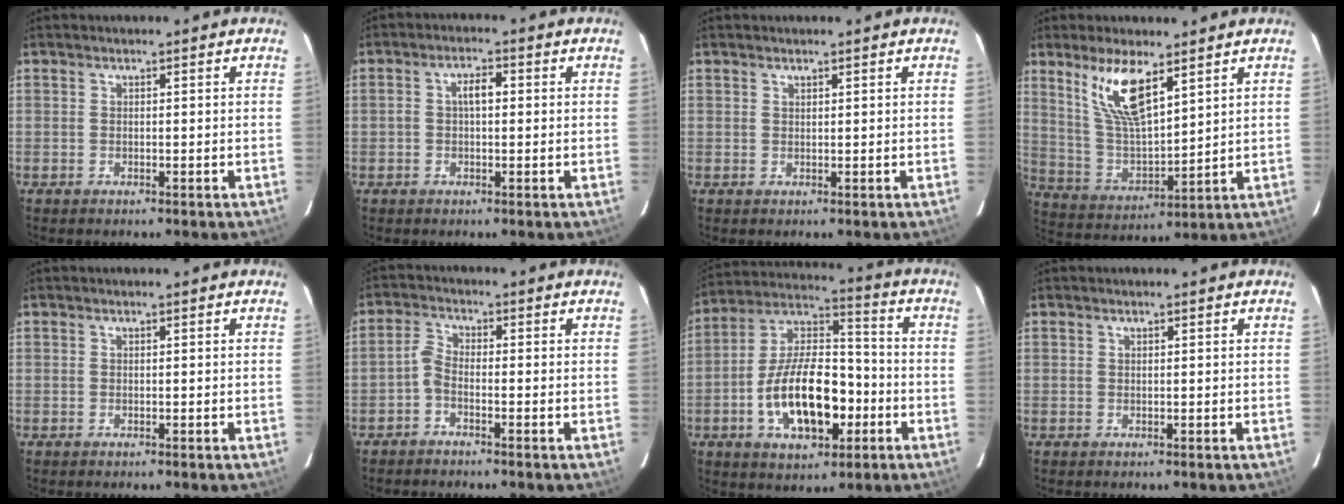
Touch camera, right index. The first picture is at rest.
{"total": 3.4, "force": [0.3, 1.8, 2.9], "torque": [-0.052, 0.012, 0.006]}
{"total": 0.6, "force": [0.5, 0.2, 0.1], "torque": [-0.002, -0.001, 0.010]}
{"total": 11.8, "force": [7.0, 3.5, 8.9], "torque": [-0.173, -0.002, 0.151]}
{"total": 0.0}
{"total": 2.3, "force": [-1.5, 0.9, 1.4], "torque": [-0.043, 0.009, -0.034]}
{"total": 18.0, "force": [-5.5, 8.9, 14.6], "torque": [-0.281, 0.012, -0.087]}
{"total": 0.0}